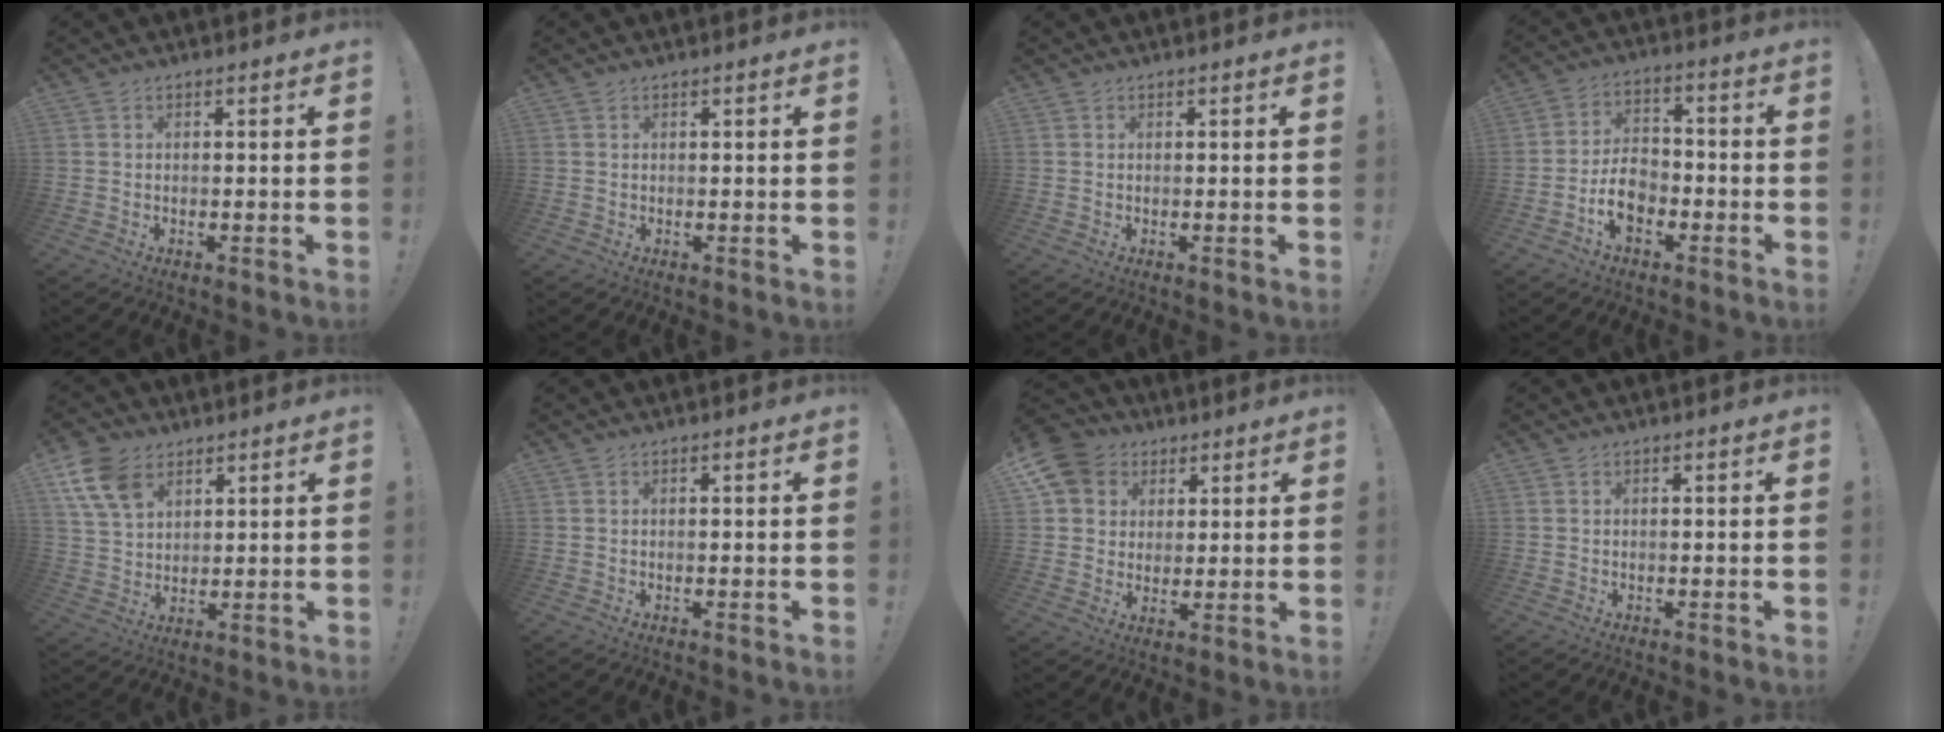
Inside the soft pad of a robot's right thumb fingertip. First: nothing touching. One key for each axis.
{"total": 0.7, "fx": 0.1, "fy": 0.7, "fz": -0.1, "tx": 0.010, "ty": -0.002, "tz": 0.000}
{"total": 0.0}
{"total": 9.4, "fx": -4.4, "fy": 6.2, "fz": 5.5, "tx": -0.101, "ty": 0.021, "tz": -0.079}
{"total": 11.4, "fx": 6.2, "fy": 7.5, "fz": 5.9, "tx": -0.114, "ty": -0.020, "tz": 0.122}
{"total": 0.0}
{"total": 10.8, "fx": 4.5, "fy": 9.2, "fz": 3.5, "tx": -0.049, "ty": -0.025, "tz": 0.093}
{"total": 0.0}